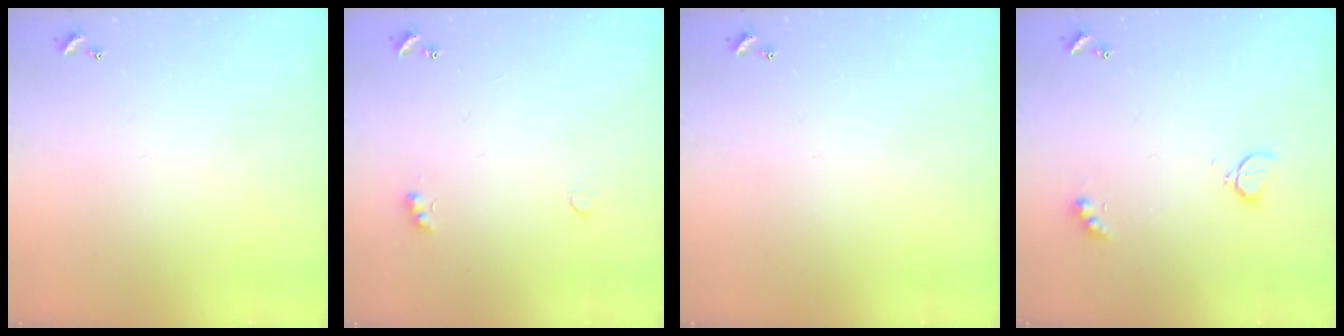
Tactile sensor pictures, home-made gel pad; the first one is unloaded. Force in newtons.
{"total": 3.8, "press": 3.7, "slide": 0.6}
{"total": 0.0}
{"total": 2.8, "press": 2.7, "slide": 0.6}